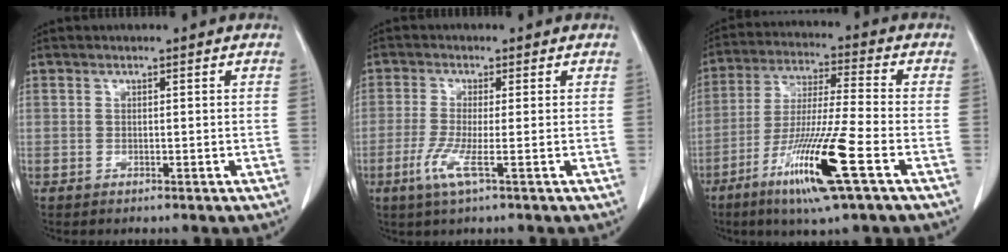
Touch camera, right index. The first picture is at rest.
{"total": 4.6, "force": [-1.9, 0.0, 4.2], "torque": [-0.093, -0.013, -0.041]}
{"total": 14.8, "force": [-6.8, -0.1, 13.1], "torque": [-0.259, -0.029, -0.125]}